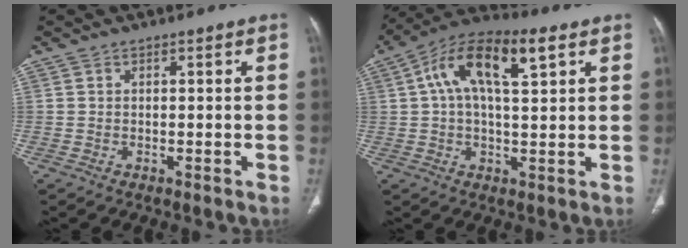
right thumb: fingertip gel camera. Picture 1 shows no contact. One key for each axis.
{"total": 14.2, "fx": 4.9, "fy": 5.7, "fz": 12.0, "tx": -0.210, "ty": 0.026, "tz": 0.078}